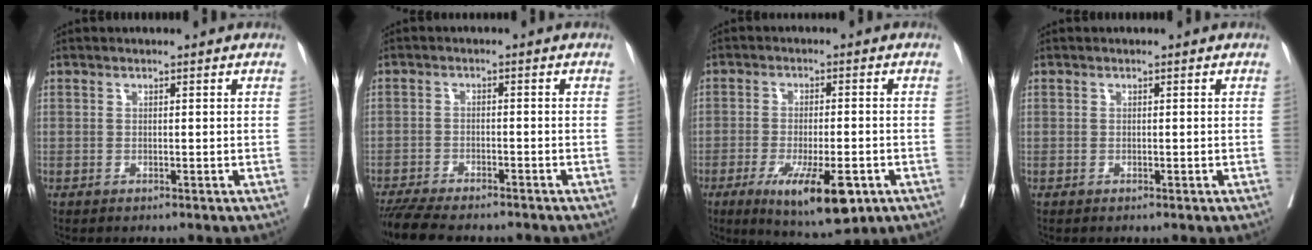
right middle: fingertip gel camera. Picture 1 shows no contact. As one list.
[{"total": 11.4, "force": [-9.9, 2.4, 5.0], "torque": [-0.080, -0.012, -0.150]}, {"total": 11.4, "force": [-5.3, 2.8, 9.6], "torque": [-0.153, -0.021, -0.074]}, {"total": 0.0}]